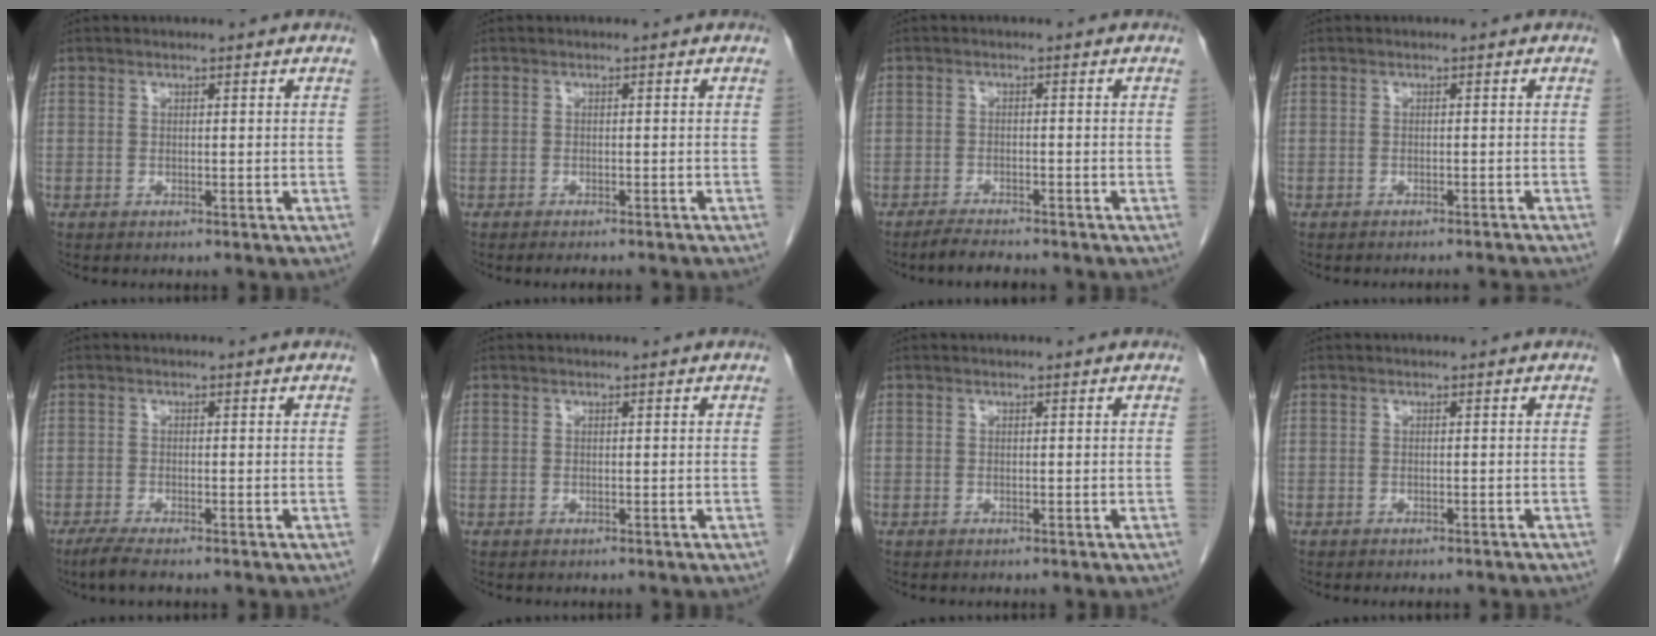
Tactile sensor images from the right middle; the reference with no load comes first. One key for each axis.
{"total": 4.5, "fx": -4.0, "fy": 0.6, "fz": 2.1, "tx": -0.020, "ty": -0.006, "tz": -0.050}
{"total": 3.5, "fx": -3.2, "fy": 0.3, "fz": 1.4, "tx": -0.029, "ty": -0.011, "tz": -0.054}
{"total": 4.3, "fx": -4.2, "fy": -0.6, "fz": 0.9, "tx": -0.011, "ty": -0.008, "tz": -0.048}
{"total": 2.8, "fx": -2.2, "fy": 0.1, "fz": 1.8, "tx": -0.041, "ty": -0.009, "tz": -0.043}
{"total": 0.0}
{"total": 0.0}
{"total": 3.4, "fx": -3.0, "fy": 0.6, "fz": 1.4, "tx": -0.019, "ty": -0.005, "tz": -0.036}